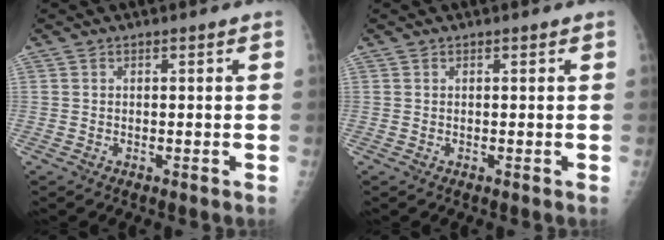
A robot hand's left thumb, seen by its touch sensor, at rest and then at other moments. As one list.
[{"total": 0.0}]